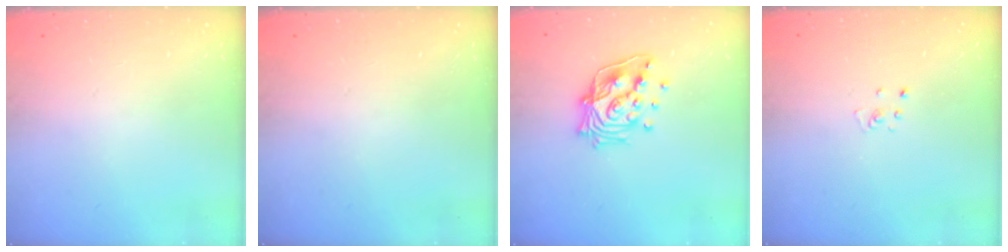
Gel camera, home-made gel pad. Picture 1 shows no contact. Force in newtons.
{"total": 0.0}
{"total": 15.9, "press": 15.9, "slide": 1.3}
{"total": 2.6, "press": 2.6, "slide": 0.3}